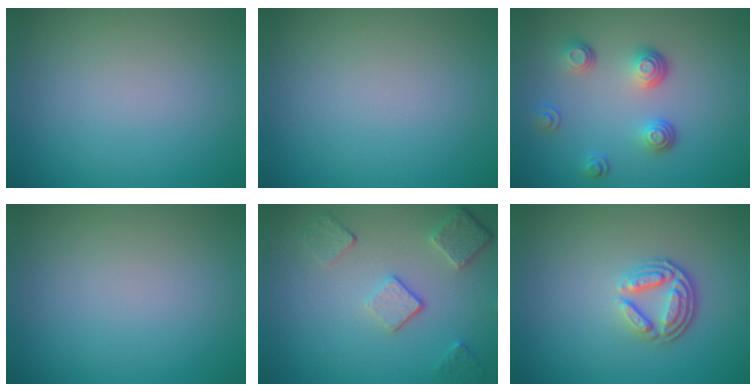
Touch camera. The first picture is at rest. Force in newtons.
{"total": 0.0}
{"total": 3.5, "press": 2.6, "slide": 2.4}
{"total": 0.0}
{"total": 3.5, "press": 2.8, "slide": 2.1}
{"total": 3.6, "press": 2.7, "slide": 2.4}